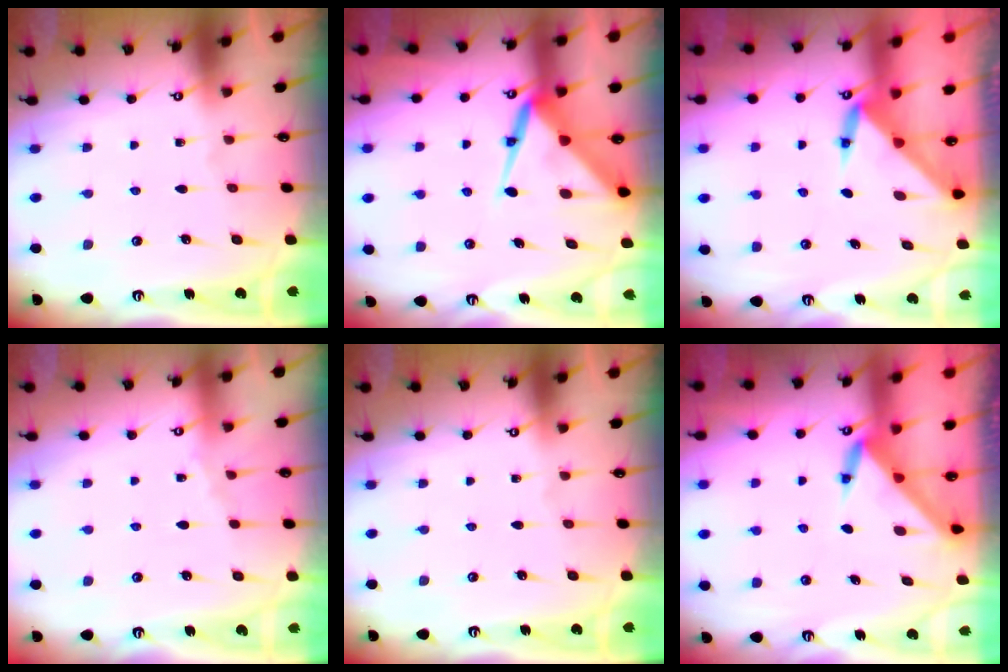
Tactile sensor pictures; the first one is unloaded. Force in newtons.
{"total": 10.1, "press": 10.0, "slide": 1.0}
{"total": 3.5, "press": 3.5, "slide": 0.2}
{"total": 1.8, "press": 1.8, "slide": 0.4}
{"total": 0.0}
{"total": 3.2, "press": 3.2, "slide": 0.1}